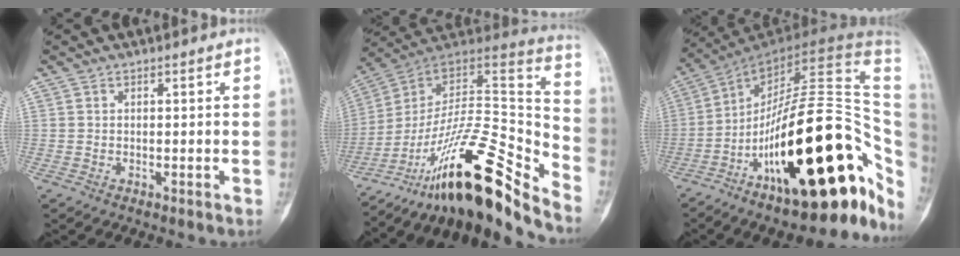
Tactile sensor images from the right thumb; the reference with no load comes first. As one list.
[{"total": 25.2, "force": [-18.1, 6.0, 16.5], "torque": [-0.209, 0.123, -0.297]}, {"total": 32.2, "force": [-9.2, 12.0, 28.4], "torque": [-0.354, 0.067, -0.137]}]